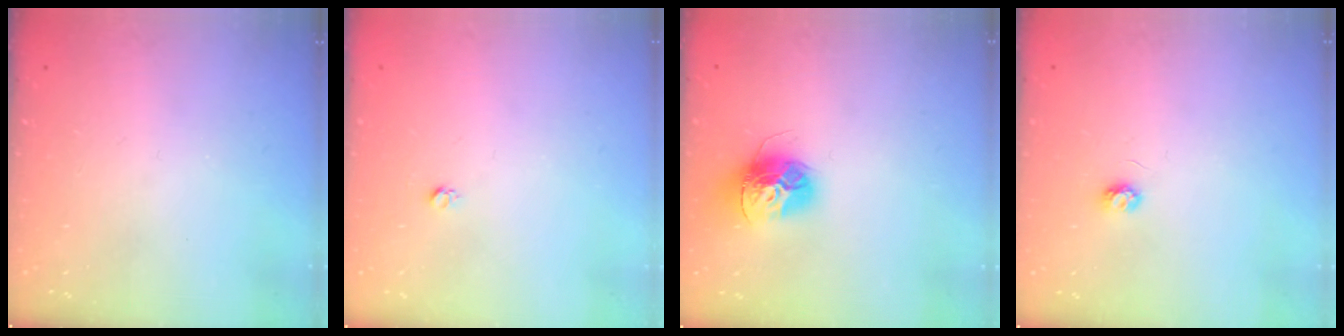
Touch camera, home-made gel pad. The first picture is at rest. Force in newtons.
{"total": 2.7, "press": 2.7, "slide": 0.3}
{"total": 15.2, "press": 15.2, "slide": 1.4}
{"total": 3.2, "press": 3.2, "slide": 0.3}